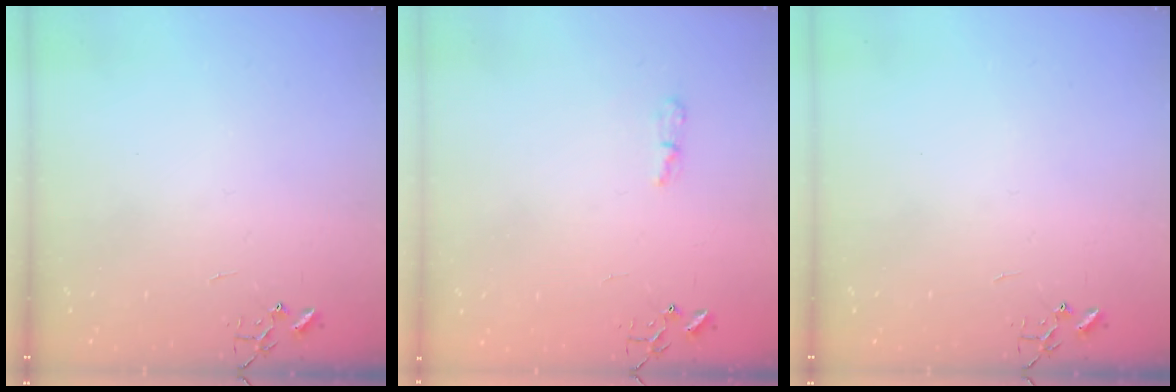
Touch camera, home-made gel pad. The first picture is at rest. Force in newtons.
{"total": 4.7, "press": 4.7, "slide": 0.7}
{"total": 0.0}